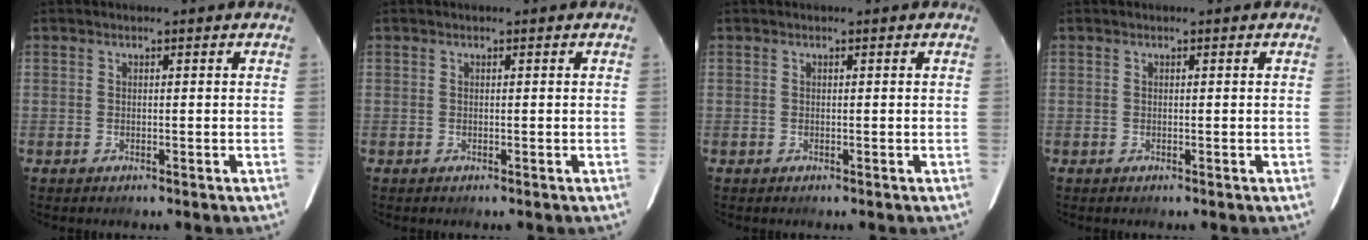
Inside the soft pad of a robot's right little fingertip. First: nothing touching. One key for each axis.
{"total": 0.0}
{"total": 0.0}
{"total": 0.0}